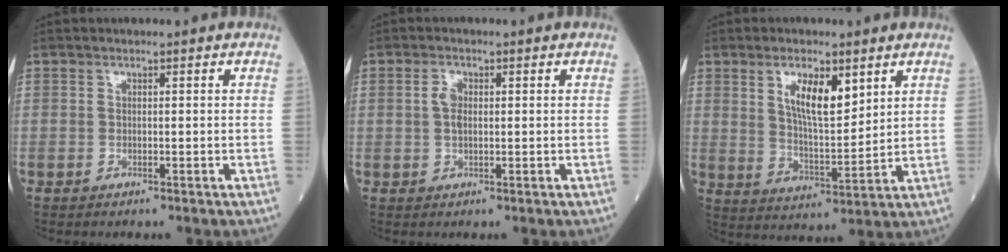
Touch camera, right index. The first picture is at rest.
{"total": 2.2, "force": [0.3, 1.1, 1.9], "torque": [-0.041, 0.005, 0.005]}
{"total": 8.4, "force": [4.0, 2.5, 6.9], "torque": [-0.127, -0.003, 0.076]}